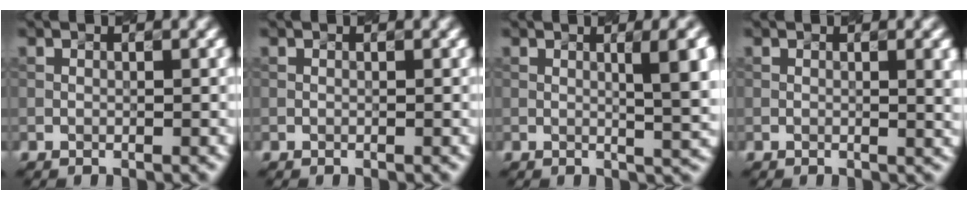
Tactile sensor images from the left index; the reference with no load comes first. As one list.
[{"total": 0.0}, {"total": 5.8, "force": [1.0, 1.4, 5.5], "torque": [-0.060, 0.007, 0.021]}, {"total": 2.5, "force": [0.4, 0.8, 2.4], "torque": [-0.020, 0.004, 0.008]}]